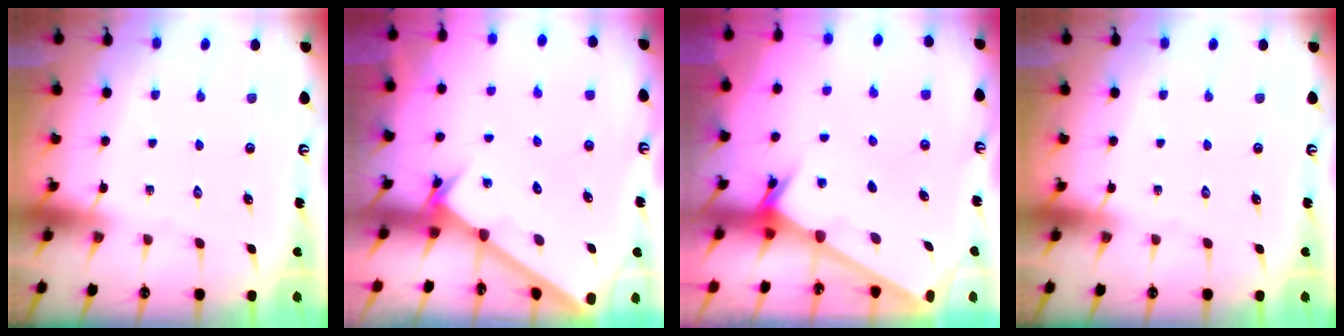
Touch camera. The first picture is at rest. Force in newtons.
{"total": 1.9, "press": 1.9, "slide": 0.2}
{"total": 2.4, "press": 2.4, "slide": 0.2}
{"total": 0.0}